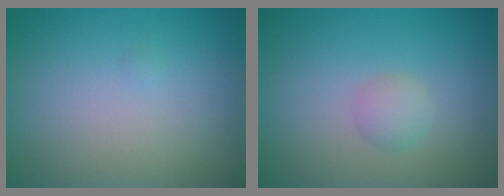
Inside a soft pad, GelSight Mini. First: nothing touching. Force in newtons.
{"total": 1.4, "press": 1.4, "slide": 0.1}